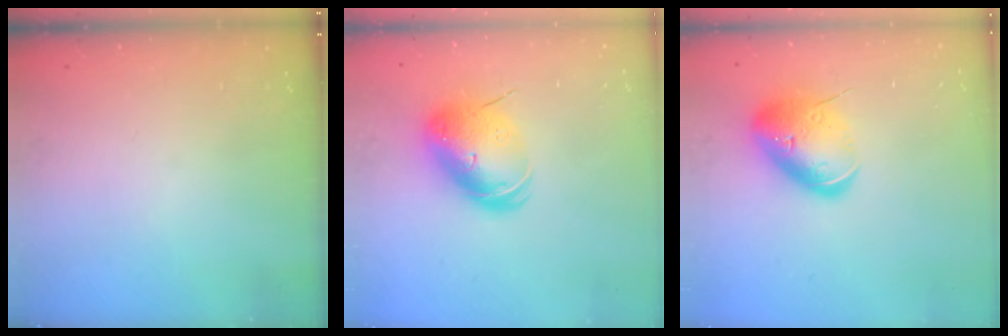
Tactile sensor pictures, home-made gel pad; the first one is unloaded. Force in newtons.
{"total": 12.9, "press": 12.7, "slide": 2.5}
{"total": 17.4, "press": 17.2, "slide": 2.9}